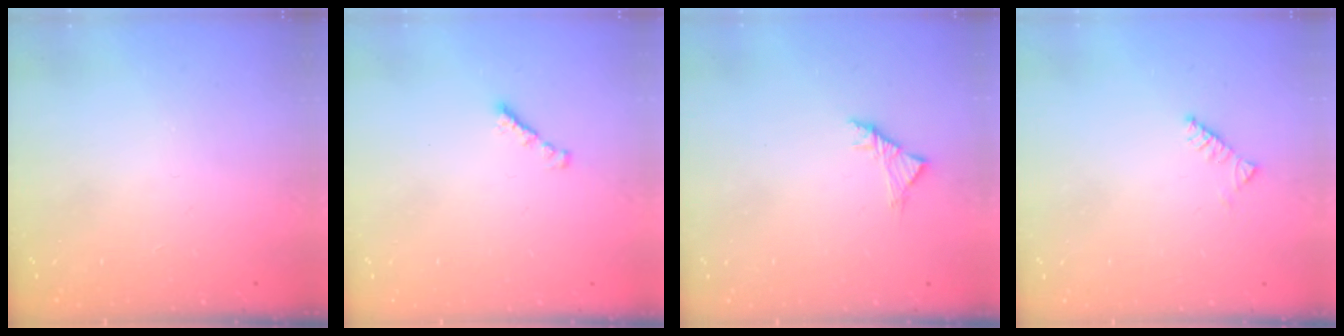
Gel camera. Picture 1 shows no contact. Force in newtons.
{"total": 1.0, "press": 0.8, "slide": 0.5}
{"total": 2.8, "press": 2.6, "slide": 0.8}
{"total": 2.9, "press": 2.9, "slide": 0.5}